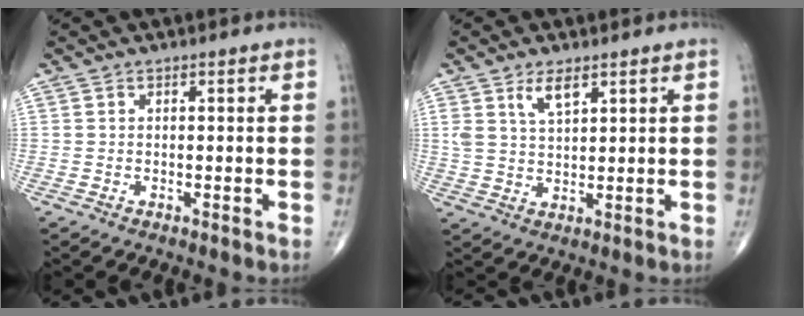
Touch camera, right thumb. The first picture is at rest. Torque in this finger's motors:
{"motor_torque": [-0.18, 0.28, 0.34, 0.31, 0.02]}